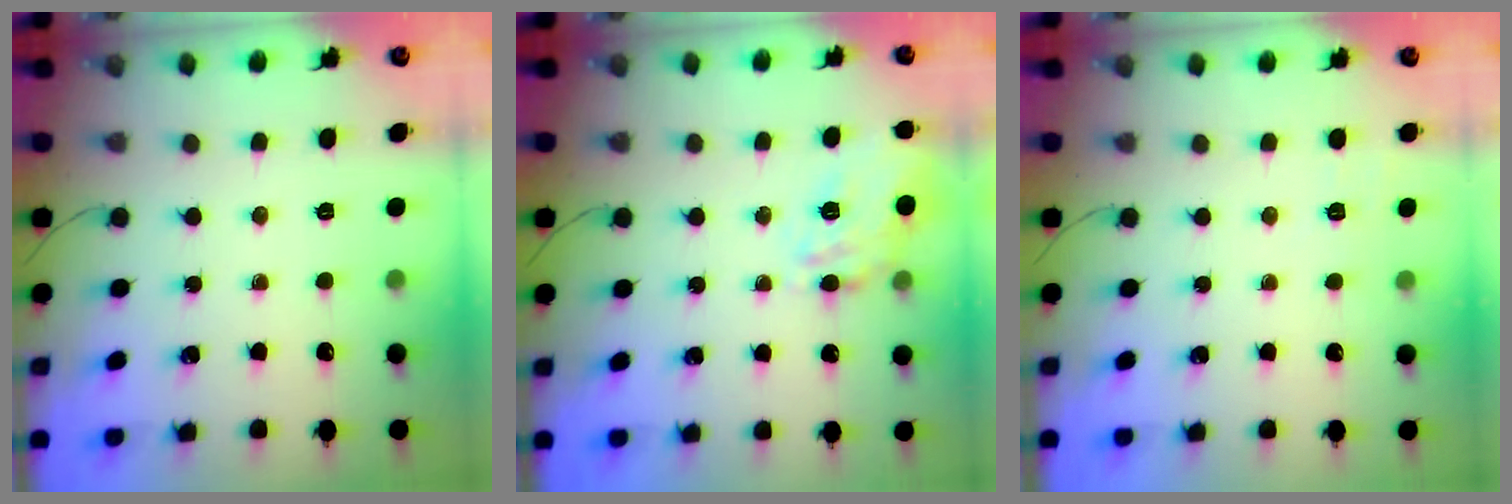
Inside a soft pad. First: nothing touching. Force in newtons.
{"total": 17.4, "press": 17.3, "slide": 1.9}
{"total": 1.6, "press": 0.1, "slide": 1.6}